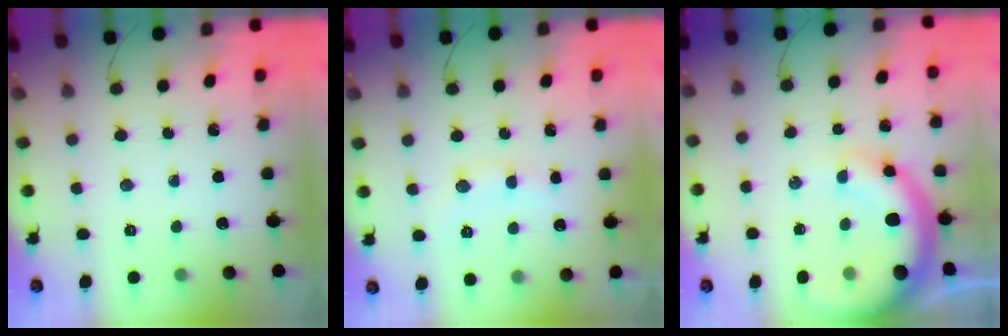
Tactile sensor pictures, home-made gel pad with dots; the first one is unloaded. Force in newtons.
{"total": 9.0, "press": 8.9, "slide": 1.2}
{"total": 10.9, "press": 10.7, "slide": 2.4}